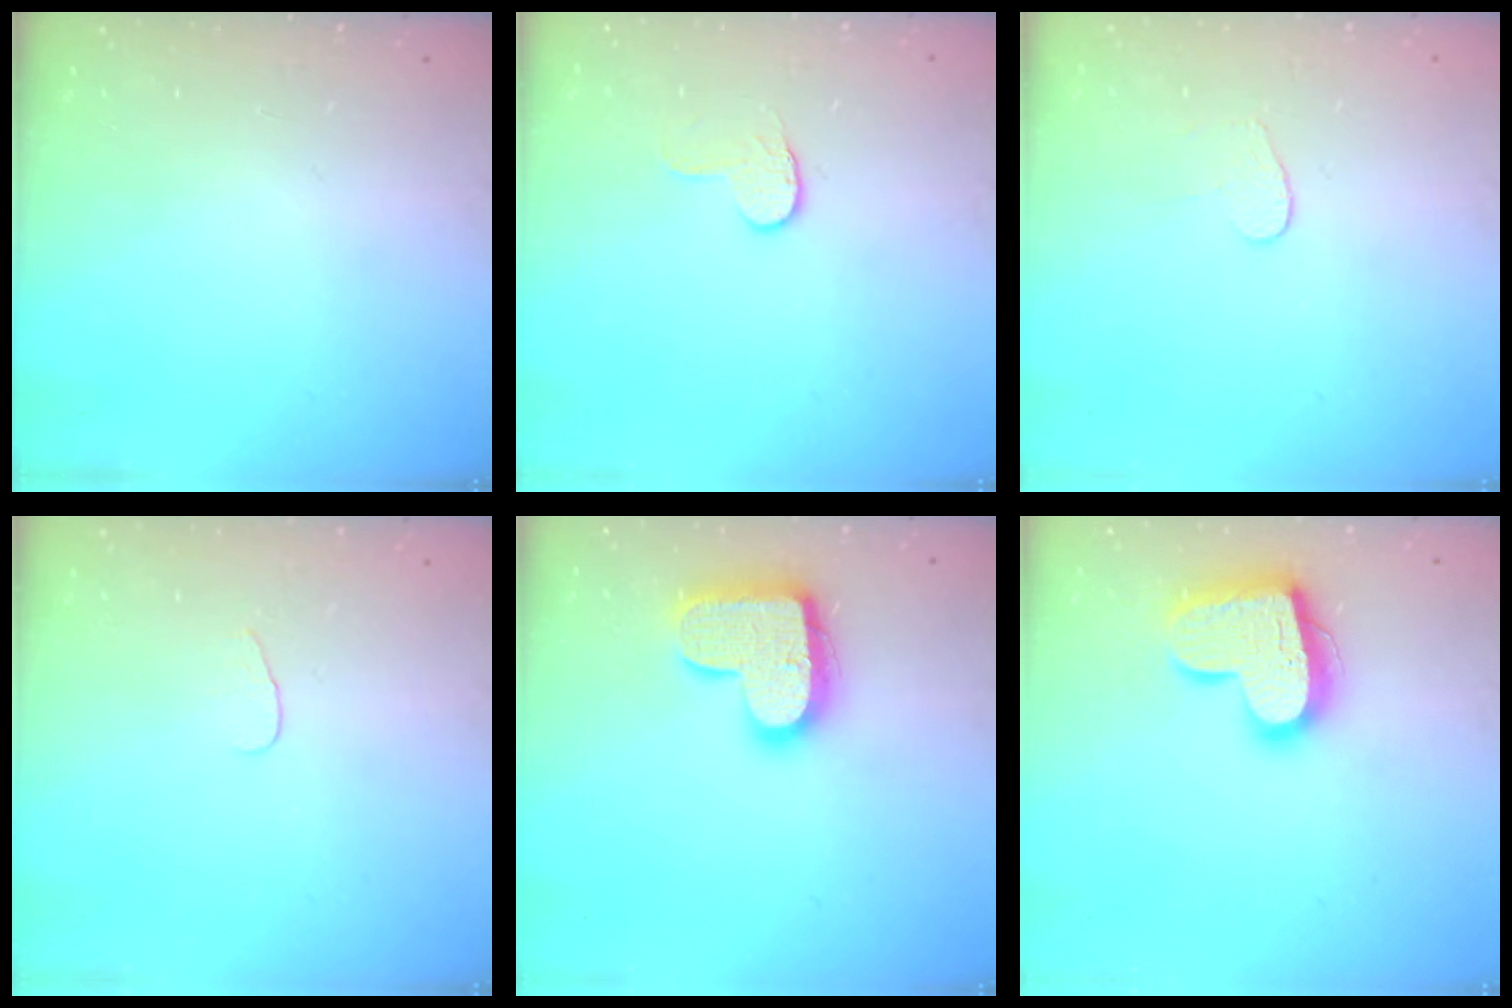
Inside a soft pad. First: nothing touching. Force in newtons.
{"total": 3.6, "press": 3.6, "slide": 0.4}
{"total": 3.8, "press": 3.8, "slide": 0.3}
{"total": 2.8, "press": 2.8, "slide": 0.3}
{"total": 16.6, "press": 16.5, "slide": 0.9}
{"total": 17.4, "press": 17.3, "slide": 1.4}